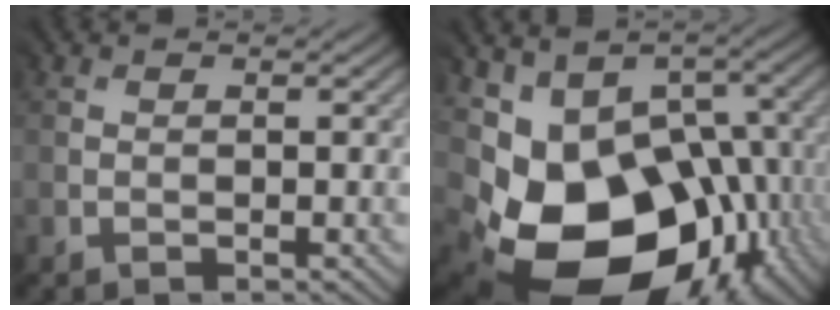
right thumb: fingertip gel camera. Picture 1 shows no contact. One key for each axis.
{"total": 17.2, "fx": -4.1, "fy": 13.1, "fz": 10.4, "tx": -0.177, "ty": -0.057, "tz": -0.036}